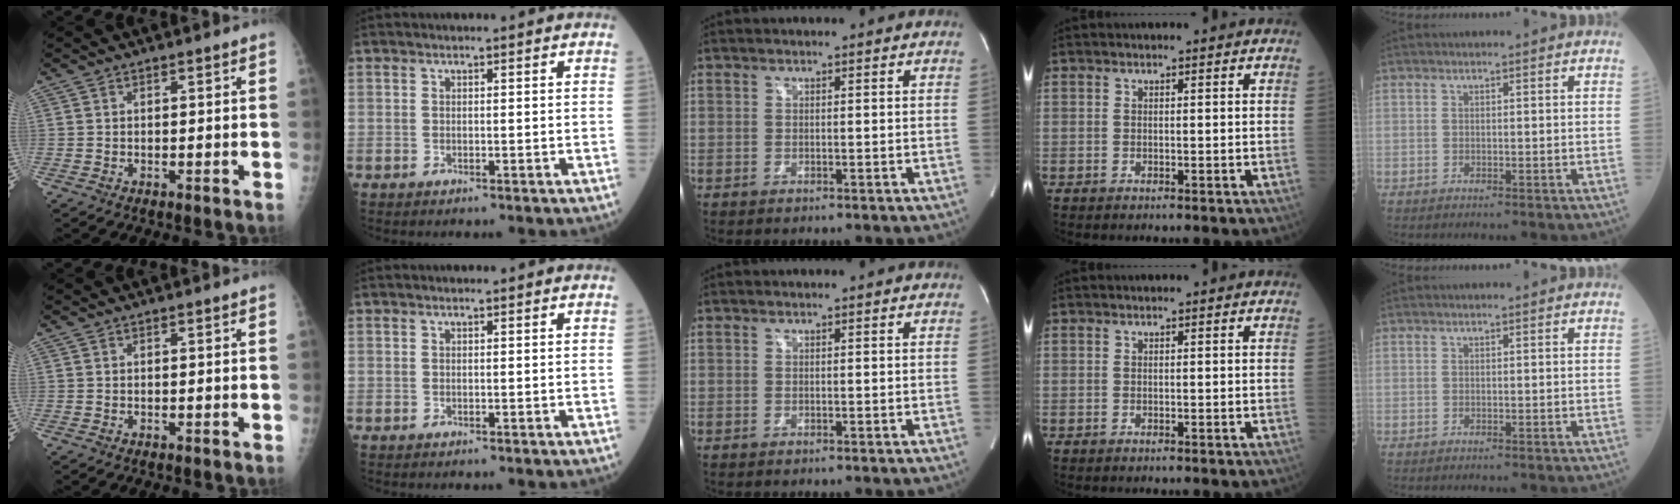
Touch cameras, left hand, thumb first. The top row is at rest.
{}